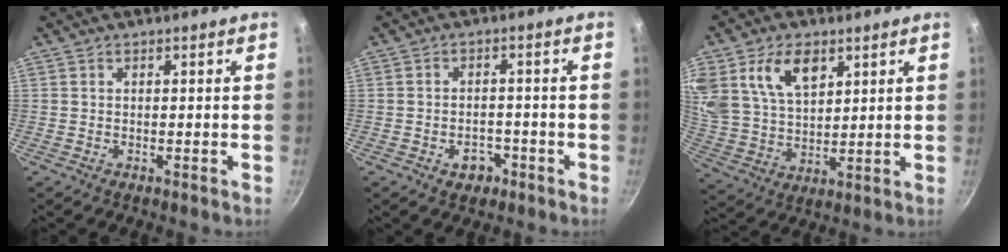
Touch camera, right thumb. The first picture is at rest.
{"total": 4.1, "force": [-2.0, 2.9, 2.0], "torque": [-0.014, 0.018, -0.024]}
{"total": 13.9, "force": [6.6, 8.8, 8.6], "torque": [-0.148, -0.020, 0.133]}